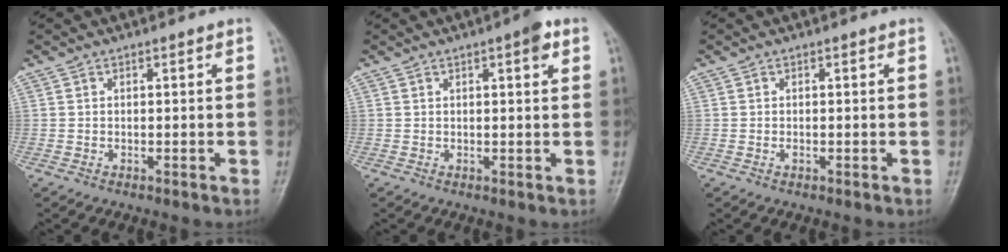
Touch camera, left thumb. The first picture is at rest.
{"total": 3.0, "force": [1.5, 0.7, 2.5], "torque": [-0.031, -0.003, 0.017]}
{"total": 0.5, "force": [0.1, 0.3, 0.4], "torque": [-0.007, 0.001, 0.000]}